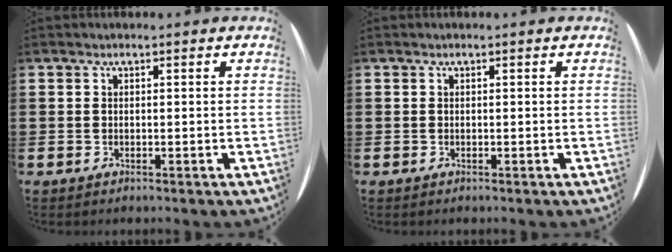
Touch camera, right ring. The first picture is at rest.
{"total": 0.0}